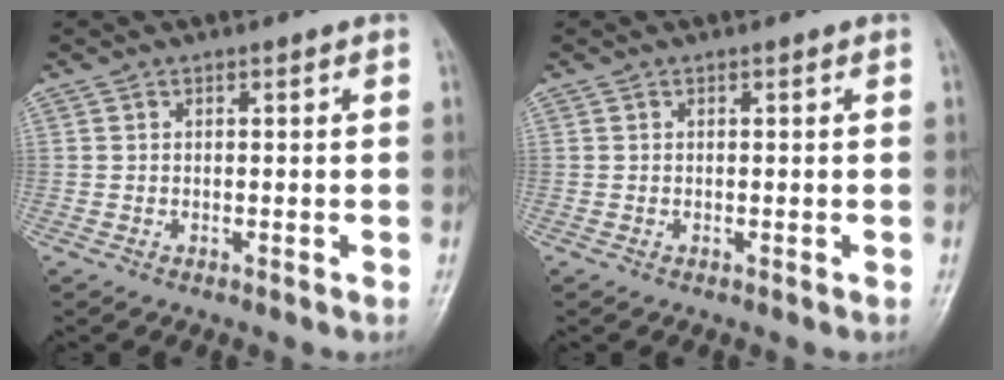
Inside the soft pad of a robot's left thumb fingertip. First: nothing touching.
{"total": 0.0}